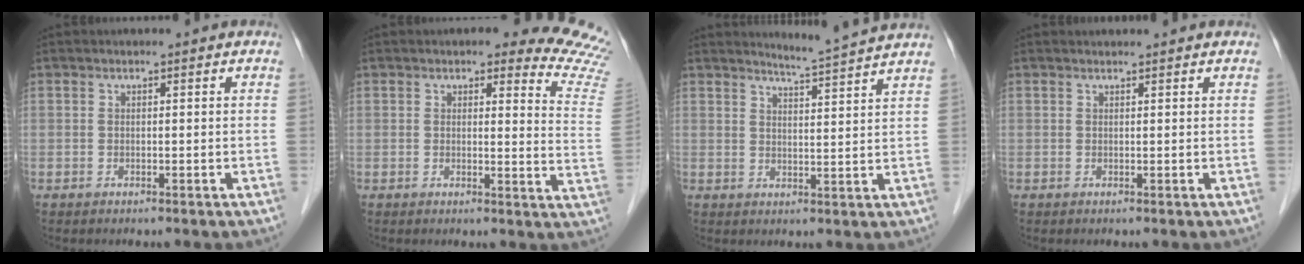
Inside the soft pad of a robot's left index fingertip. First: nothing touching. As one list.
[{"total": 11.3, "force": [10.6, 2.1, 3.5], "torque": [-0.002, -0.081, 0.075]}, {"total": 6.0, "force": [5.6, -1.7, 1.1], "torque": [-0.028, -0.015, 0.079]}, {"total": 2.0, "force": [2.0, 0.2, 0.3], "torque": [-0.002, 0.015, 0.027]}]